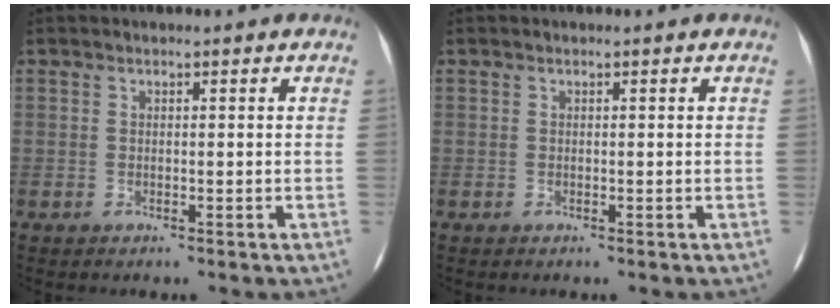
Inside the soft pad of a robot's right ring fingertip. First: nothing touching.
{"total": 0.0}